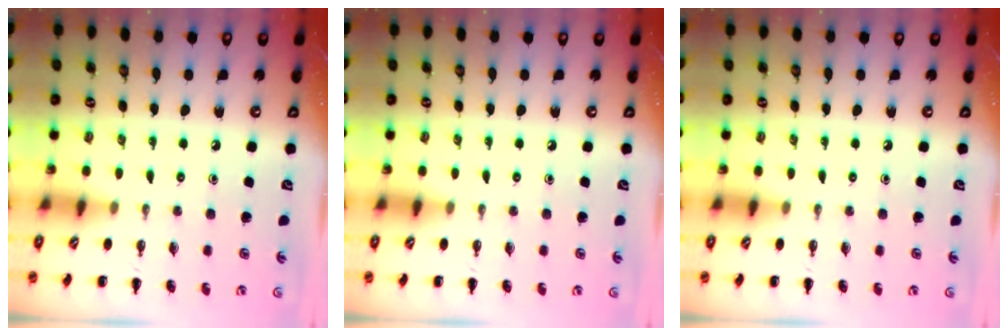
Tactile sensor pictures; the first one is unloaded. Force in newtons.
{"total": 0.0}
{"total": 0.0}